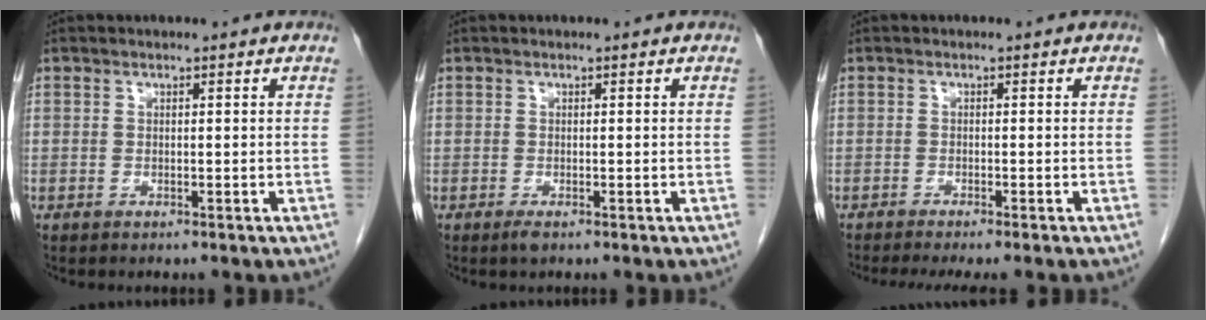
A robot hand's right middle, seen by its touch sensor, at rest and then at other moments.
{"total": 0.9, "force": [-0.6, 0.2, 0.6], "torque": [-0.012, -0.002, -0.007]}
{"total": 6.4, "force": [-5.4, 0.3, 3.5], "torque": [-0.041, -0.013, -0.082]}